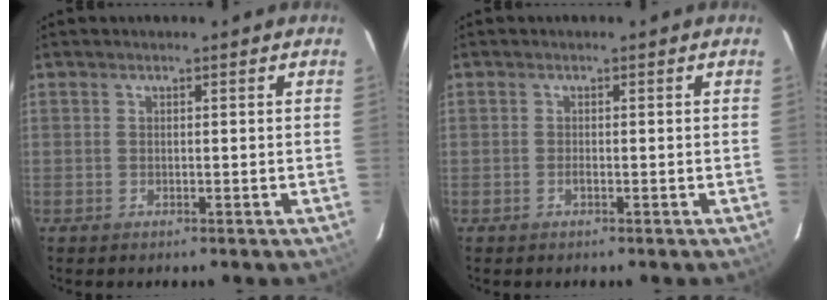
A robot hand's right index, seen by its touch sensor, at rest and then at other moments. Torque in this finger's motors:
{"motor_torque": [0.36, 0.21, 0.12, 0.00]}